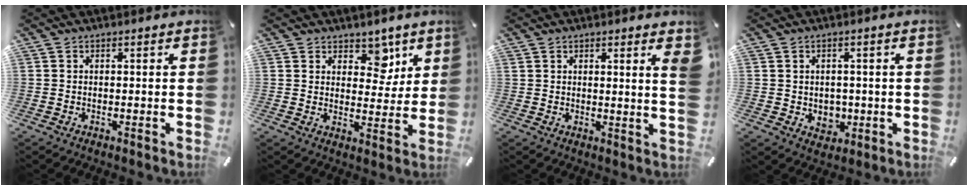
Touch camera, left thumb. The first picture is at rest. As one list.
[{"total": 7.6, "force": [4.5, 5.3, 3.0], "torque": [-0.017, -0.029, 0.073]}, {"total": 3.6, "force": [1.8, 0.2, 3.1], "torque": [-0.038, -0.012, 0.026]}, {"total": 4.6, "force": [-0.1, 4.3, 1.8], "torque": [-0.002, -0.003, -0.004]}]